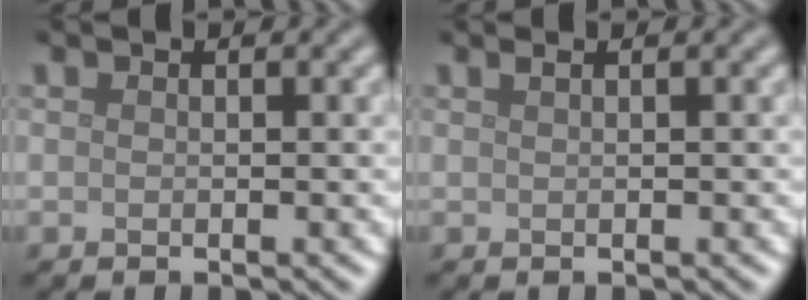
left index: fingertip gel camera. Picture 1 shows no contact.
{"total": 1.0, "force": [0.5, 0.5, 0.7], "torque": [-0.008, 0.000, 0.003]}